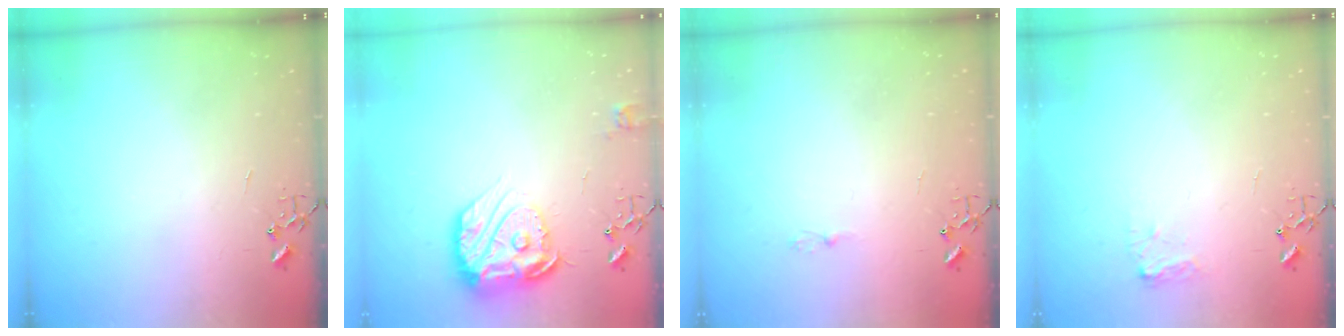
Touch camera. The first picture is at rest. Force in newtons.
{"total": 17.2, "press": 17.1, "slide": 1.4}
{"total": 2.5, "press": 2.5, "slide": 0.3}
{"total": 6.6, "press": 6.6, "slide": 0.2}